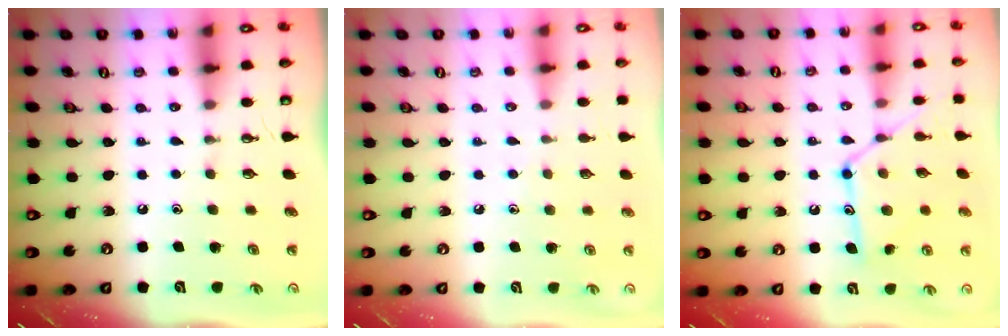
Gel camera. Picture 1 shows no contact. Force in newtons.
{"total": 3.7, "press": 3.7, "slide": 0.4}
{"total": 13.6, "press": 13.5, "slide": 0.7}